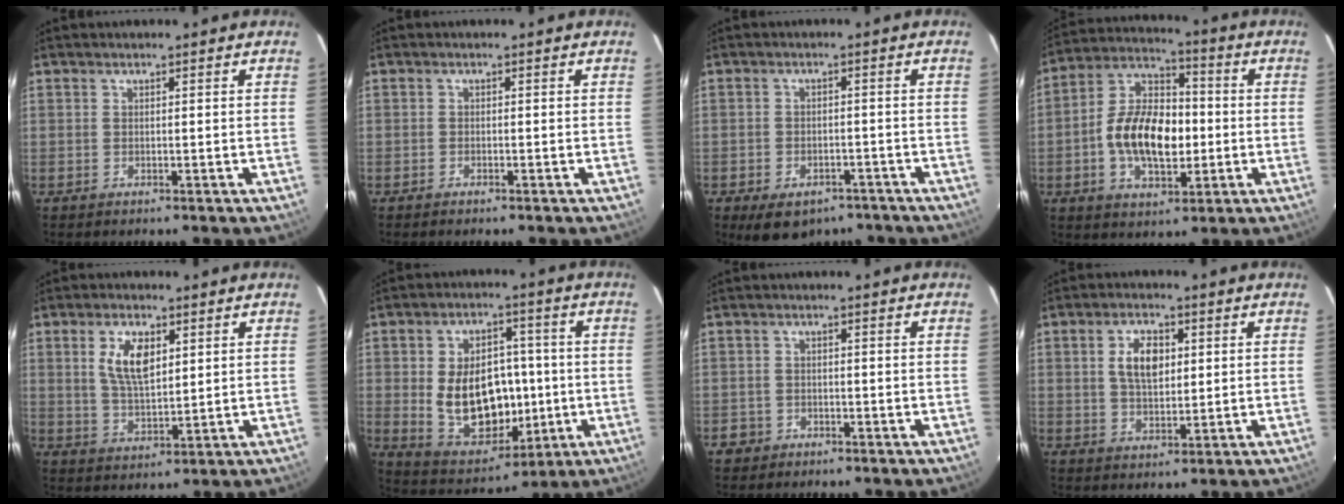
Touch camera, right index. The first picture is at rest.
{"total": 0.7, "force": [-0.7, 0.1, 0.2], "torque": [-0.008, 0.002, -0.015]}
{"total": 10.1, "force": [-6.9, 6.0, 4.4], "torque": [-0.090, 0.006, -0.082]}
{"total": 15.0, "force": [-2.4, 8.5, 12.1], "torque": [-0.231, 0.020, -0.041]}
{"total": 7.9, "force": [2.7, 3.8, 6.4], "torque": [-0.120, 0.005, 0.055]}
{"total": 16.1, "force": [-1.0, 10.9, 11.9], "torque": [-0.233, 0.005, 0.014]}
{"total": 2.5, "force": [-1.4, 2.0, 0.3], "torque": [-0.015, 0.006, -0.023]}
{"total": 6.8, "force": [1.6, 3.8, 5.4], "torque": [-0.099, 0.010, 0.033]}